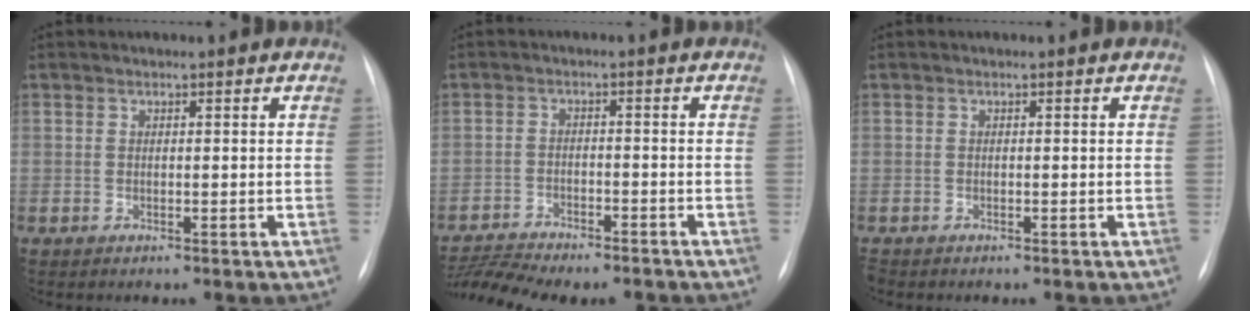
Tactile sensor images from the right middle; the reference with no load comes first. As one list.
[{"total": 11.4, "force": [-10.7, 1.5, 3.6], "torque": [-0.065, 0.014, -0.159]}, {"total": 0.7, "force": [-0.6, 0.2, 0.2], "torque": [-0.004, -0.001, -0.010]}]